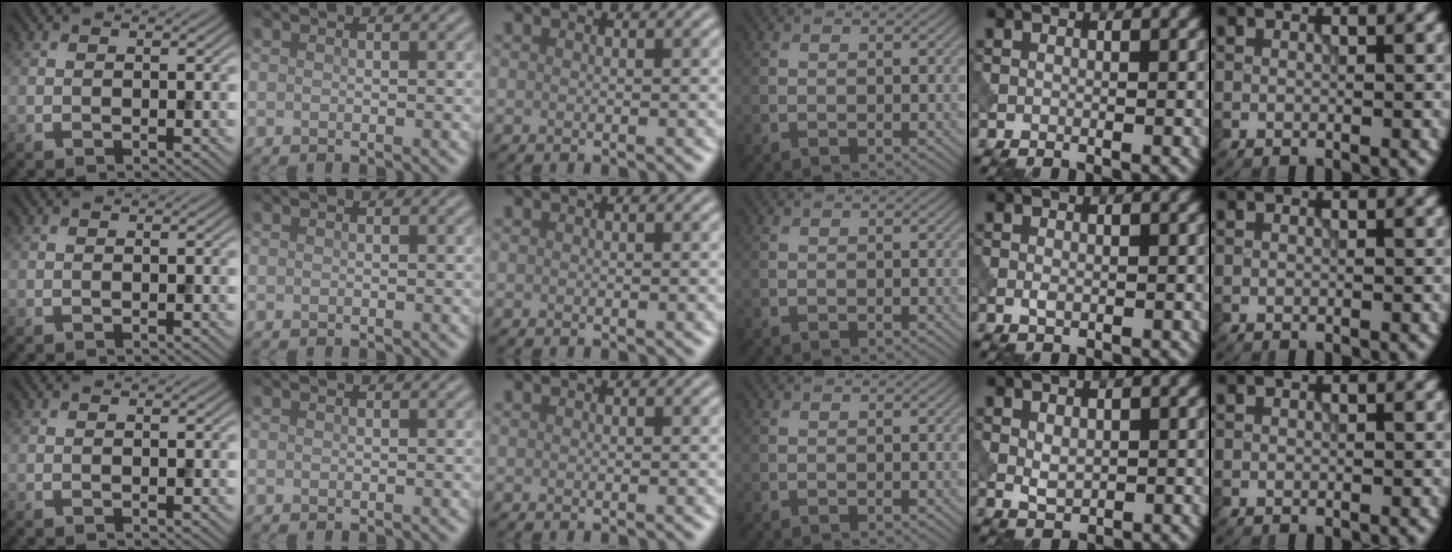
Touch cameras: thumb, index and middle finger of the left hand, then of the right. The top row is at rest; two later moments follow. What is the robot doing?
{"motion": "press", "object": "tv remote"}